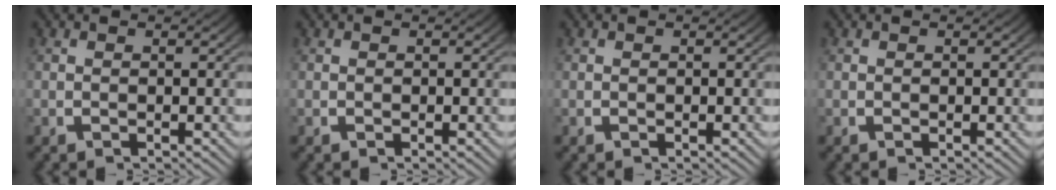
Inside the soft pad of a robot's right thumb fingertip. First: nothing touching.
{"total": 0.0}
{"total": 0.0}
{"total": 0.0}